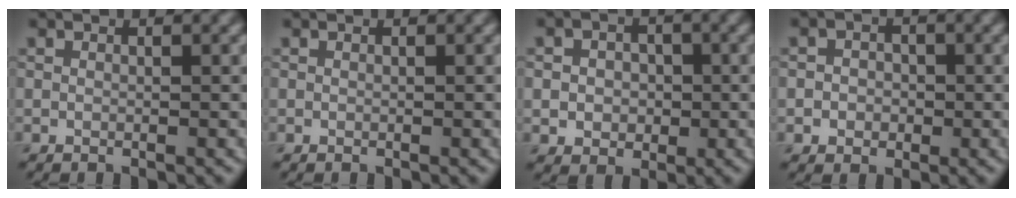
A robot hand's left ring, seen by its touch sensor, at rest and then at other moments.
{"total": 0.0}
{"total": 3.5, "force": [0.0, 3.0, 1.9], "torque": [-0.021, 0.005, -0.016]}
{"total": 2.4, "force": [-0.3, 2.1, 1.0], "torque": [0.003, 0.002, -0.023]}